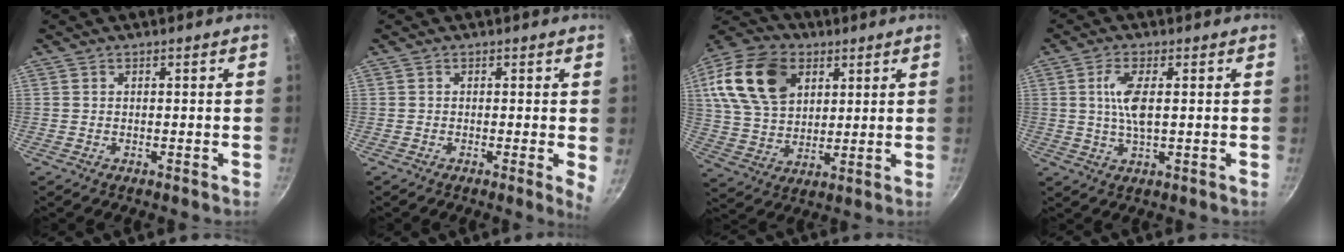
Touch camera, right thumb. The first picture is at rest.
{"total": 2.6, "force": [0.1, 0.4, 2.5], "torque": [-0.032, -0.007, -0.004]}
{"total": 19.2, "force": [6.9, 13.3, 12.0], "torque": [-0.211, -0.003, 0.127]}
{"total": 6.2, "force": [0.9, 2.0, 5.9], "torque": [-0.125, 0.000, 0.017]}